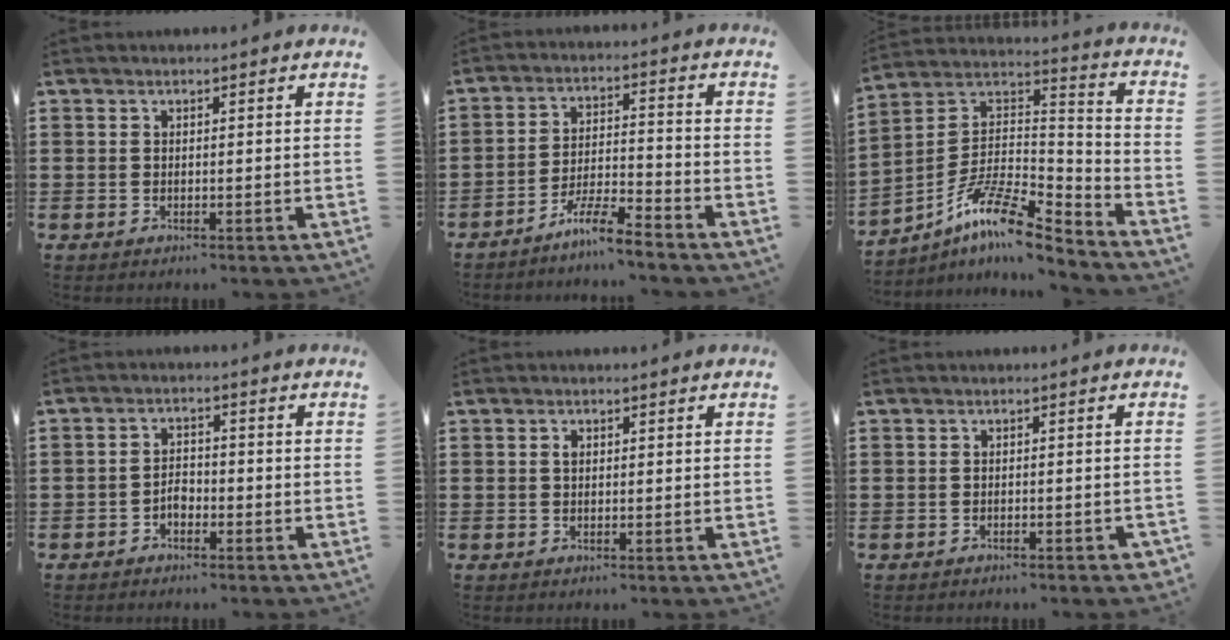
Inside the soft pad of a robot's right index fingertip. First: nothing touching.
{"total": 5.9, "force": [-5.4, 0.0, 2.5], "torque": [-0.058, -0.003, -0.105]}
{"total": 11.0, "force": [-8.1, 2.5, 7.1], "torque": [-0.148, 0.005, -0.165]}
{"total": 2.3, "force": [-1.3, 1.5, 1.3], "torque": [-0.027, 0.004, -0.027]}
{"total": 0.9, "force": [0.2, 0.6, 0.7], "torque": [-0.015, 0.002, 0.004]}
{"total": 0.9, "force": [-0.8, 0.1, 0.5], "torque": [-0.011, -0.003, -0.015]}